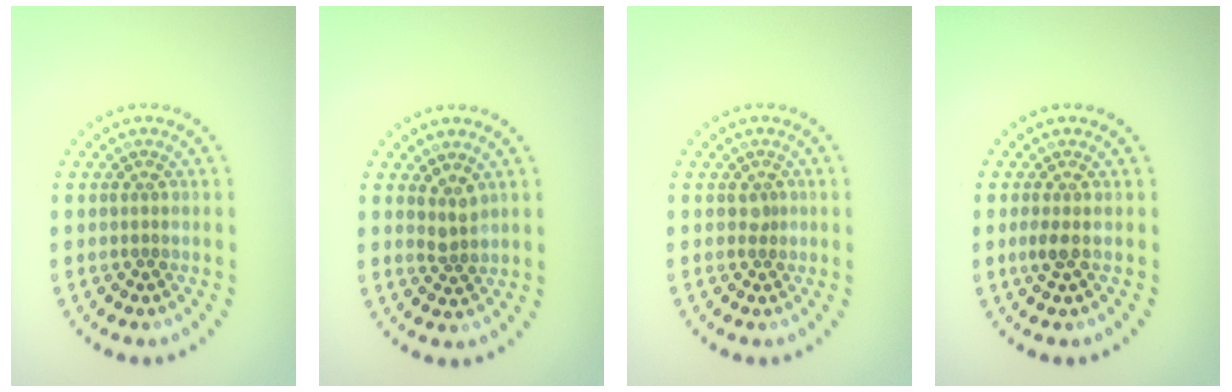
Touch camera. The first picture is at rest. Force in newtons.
{"total": 1.5, "press": 1.2, "slide": 0.9}
{"total": 0.8, "press": 0.5, "slide": 0.6}
{"total": 1.1, "press": 1.0, "slide": 0.4}